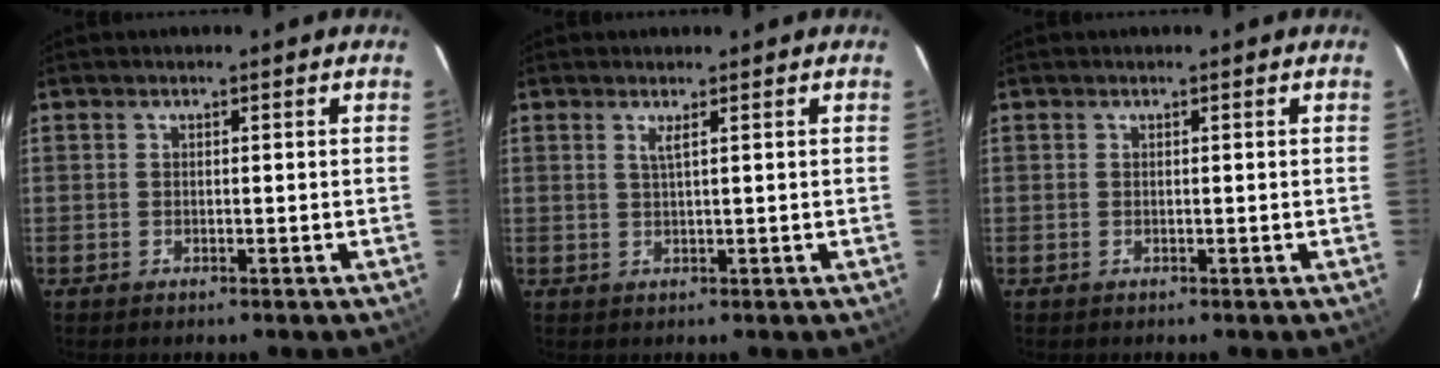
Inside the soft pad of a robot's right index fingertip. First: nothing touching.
{"total": 1.2, "force": [0.6, -0.3, 1.0], "torque": [-0.019, -0.002, 0.011]}
{"total": 0.0}